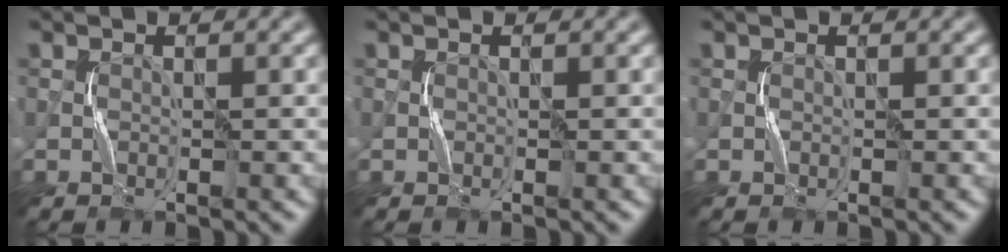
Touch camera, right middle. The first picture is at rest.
{"total": 0.0}
{"total": 0.0}